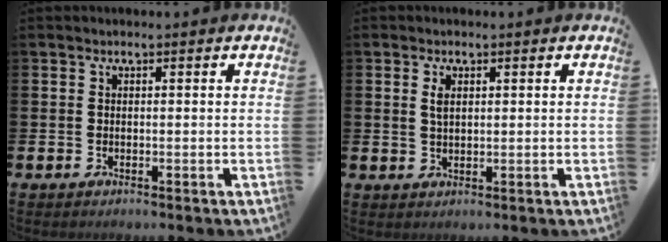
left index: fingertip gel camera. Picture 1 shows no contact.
{"total": 1.7, "force": [0.8, 0.9, 1.2], "torque": [-0.009, -0.002, 0.010]}